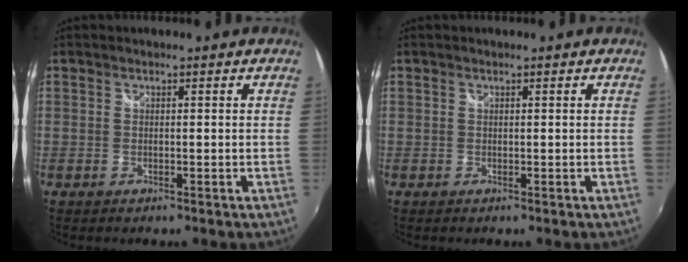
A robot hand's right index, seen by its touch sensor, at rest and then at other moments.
{"total": 0.0}